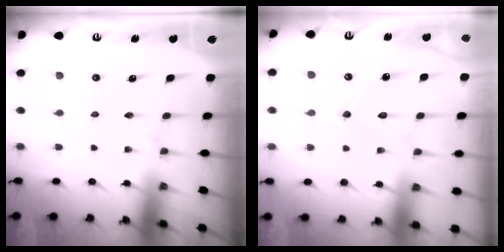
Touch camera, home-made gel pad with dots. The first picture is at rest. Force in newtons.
{"total": 5.7, "press": 5.7, "slide": 0.6}